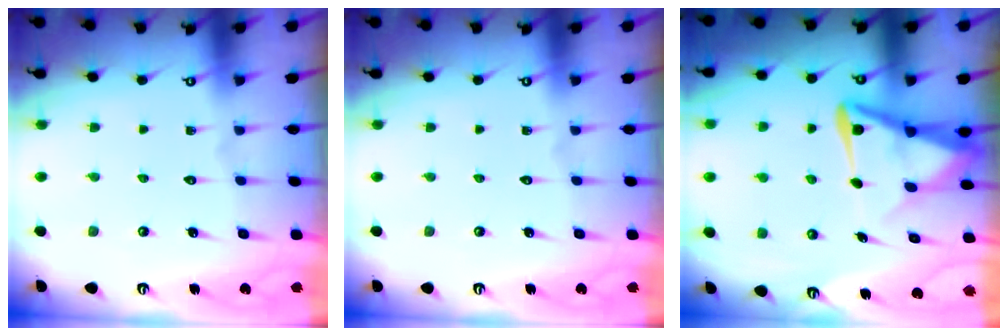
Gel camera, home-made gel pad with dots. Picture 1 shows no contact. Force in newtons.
{"total": 0.0}
{"total": 9.4, "press": 9.3, "slide": 1.1}